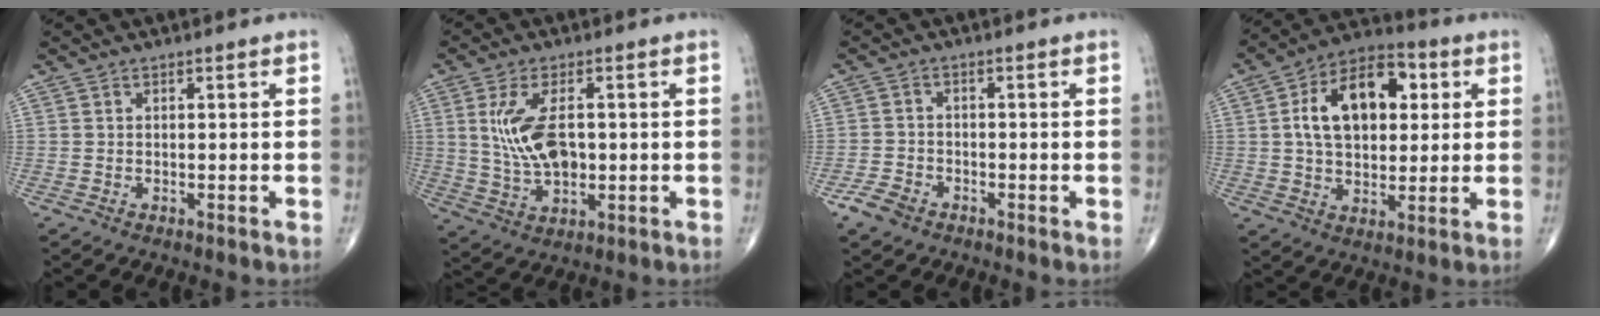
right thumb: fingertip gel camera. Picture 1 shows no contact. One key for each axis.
{"total": 10.1, "fx": 1.2, "fy": 5.3, "fz": 8.5, "tx": -0.167, "ty": -0.006, "tz": 0.033}
{"total": 3.8, "fx": -2.5, "fy": 2.4, "fz": 1.7, "tx": -0.034, "ty": 0.004, "tz": -0.048}
{"total": 16.7, "fx": 3.6, "fy": 10.2, "fz": 12.8, "tx": -0.184, "ty": 0.011, "tz": 0.055}